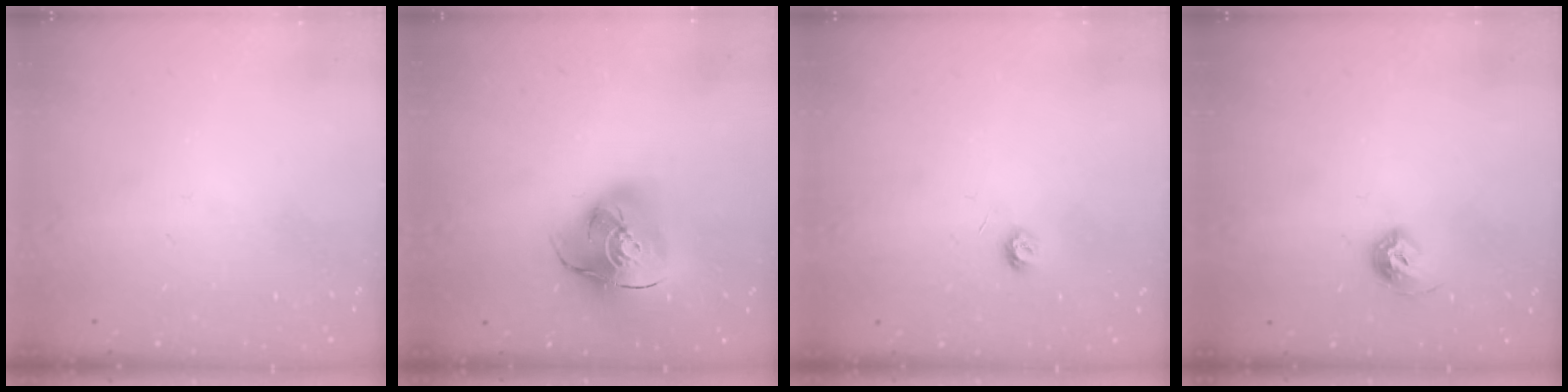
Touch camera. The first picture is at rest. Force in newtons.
{"total": 16.0, "press": 15.8, "slide": 2.1}
{"total": 3.9, "press": 3.9, "slide": 0.5}
{"total": 7.6, "press": 7.5, "slide": 1.1}